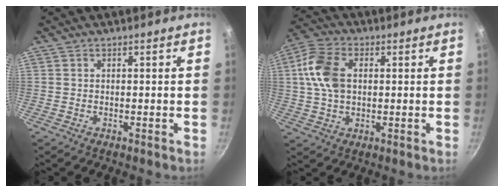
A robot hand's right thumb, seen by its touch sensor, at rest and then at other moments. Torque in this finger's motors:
{"motor_torque": [0.06, 0.07, 0.60, 0.14, 0.11]}